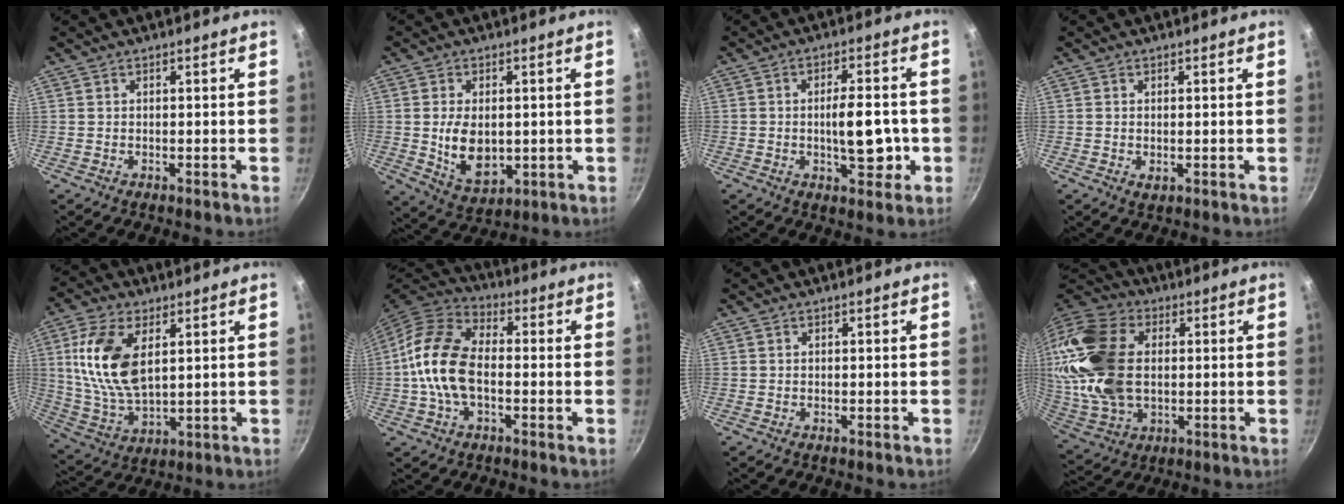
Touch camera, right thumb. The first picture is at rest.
{"total": 9.5, "force": [0.0, 6.1, 7.3], "torque": [-0.117, -0.016, 0.016]}
{"total": 9.0, "force": [-1.4, 4.2, 7.9], "torque": [-0.088, 0.005, -0.019]}
{"total": 1.2, "force": [0.0, 0.7, 1.0], "torque": [-0.015, -0.003, 0.002]}
{"total": 14.8, "force": [4.0, 7.9, 11.9], "torque": [-0.229, -0.014, 0.086]}
{"total": 14.0, "force": [-1.5, 8.3, 11.2], "torque": [-0.194, 0.036, -0.047]}
{"total": 0.0}
{"total": 23.4, "force": [2.6, 15.6, 17.3], "torque": [-0.347, 0.010, 0.051]}